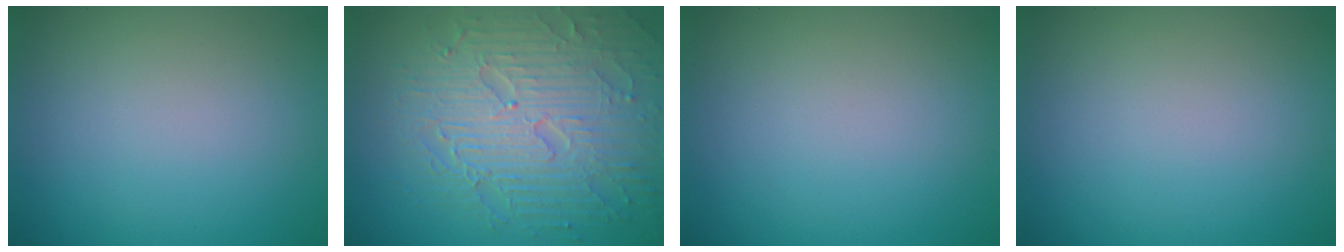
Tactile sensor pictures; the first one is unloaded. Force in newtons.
{"total": 8.7, "press": 6.2, "slide": 6.1}
{"total": 0.0}
{"total": 0.0}